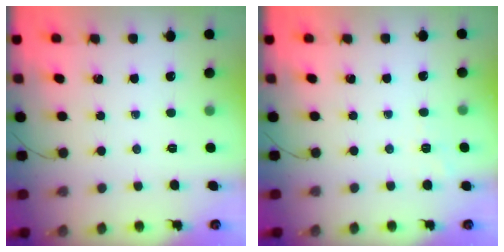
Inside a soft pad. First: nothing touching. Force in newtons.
{"total": 2.3, "press": 1.8, "slide": 1.4}